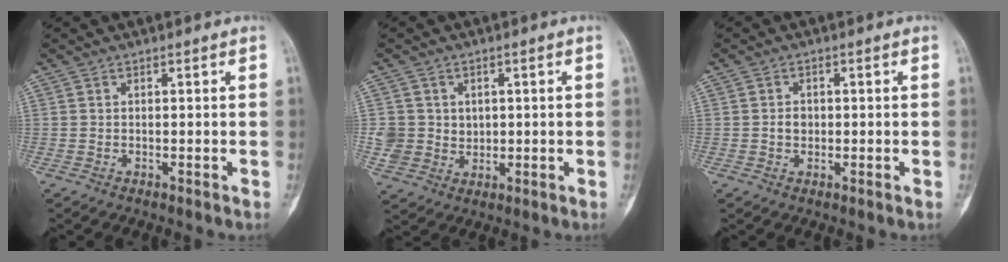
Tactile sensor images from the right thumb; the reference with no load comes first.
{"total": 6.0, "force": [1.1, 5.7, 1.4], "torque": [-0.004, -0.002, 0.028]}
{"total": 2.0, "force": [-0.1, 1.7, 1.1], "torque": [-0.010, 0.004, -0.002]}